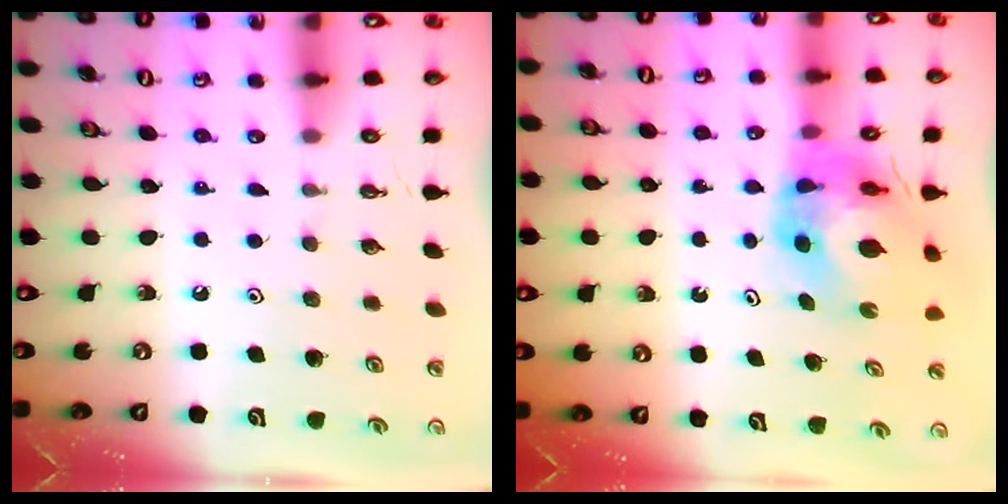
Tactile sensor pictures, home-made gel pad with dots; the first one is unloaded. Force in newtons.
{"total": 8.0, "press": 7.9, "slide": 0.9}